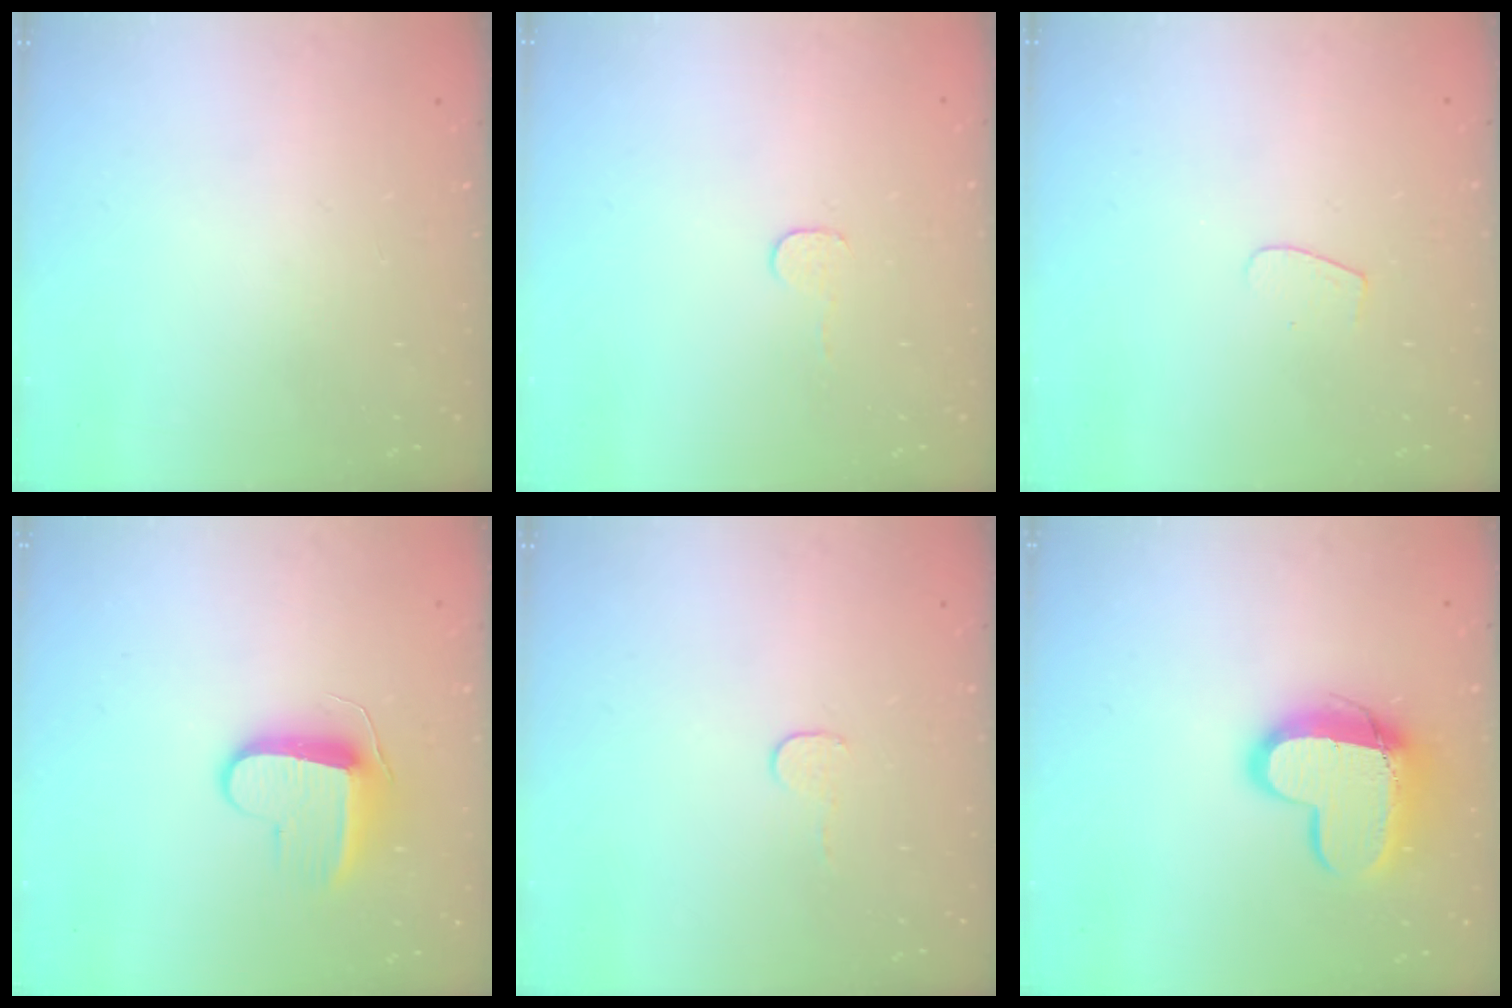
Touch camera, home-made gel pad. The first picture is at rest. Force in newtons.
{"total": 3.0, "press": 3.0, "slide": 0.3}
{"total": 4.0, "press": 4.0, "slide": 0.4}
{"total": 9.3, "press": 9.3, "slide": 0.4}
{"total": 3.7, "press": 3.7, "slide": 0.3}
{"total": 14.4, "press": 14.4, "slide": 1.0}